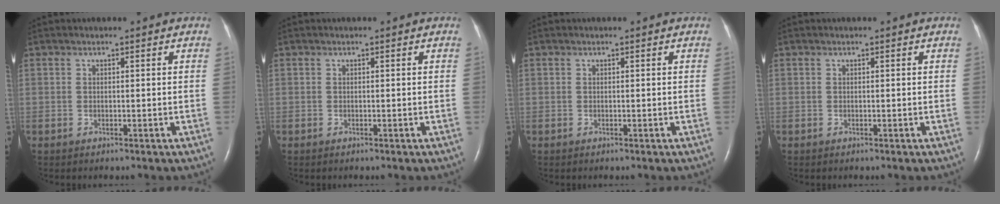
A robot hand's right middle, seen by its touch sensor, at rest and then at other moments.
{"total": 0.0}
{"total": 0.0}
{"total": 0.0}